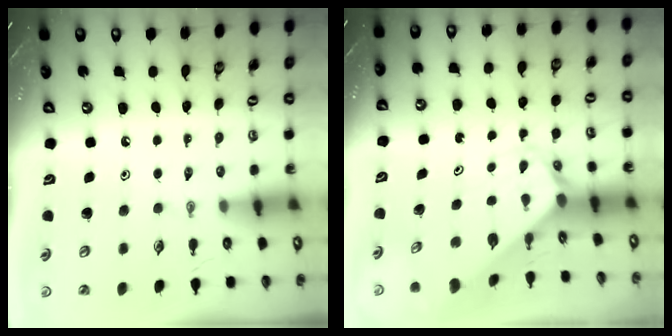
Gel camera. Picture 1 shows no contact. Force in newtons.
{"total": 2.3, "press": 2.3, "slide": 0.2}